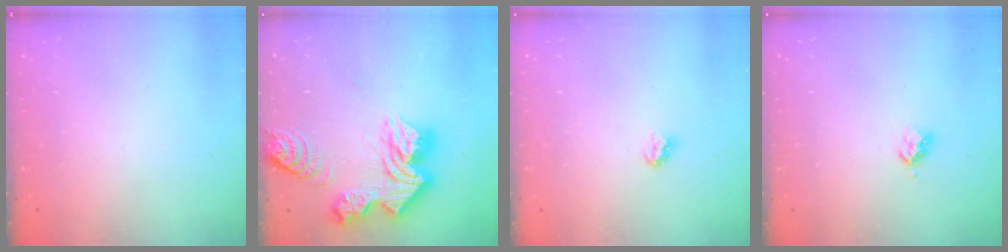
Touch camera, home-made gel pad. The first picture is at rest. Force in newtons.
{"total": 20.1, "press": 20.0, "slide": 1.8}
{"total": 3.1, "press": 3.1, "slide": 0.2}
{"total": 3.0, "press": 2.9, "slide": 0.4}